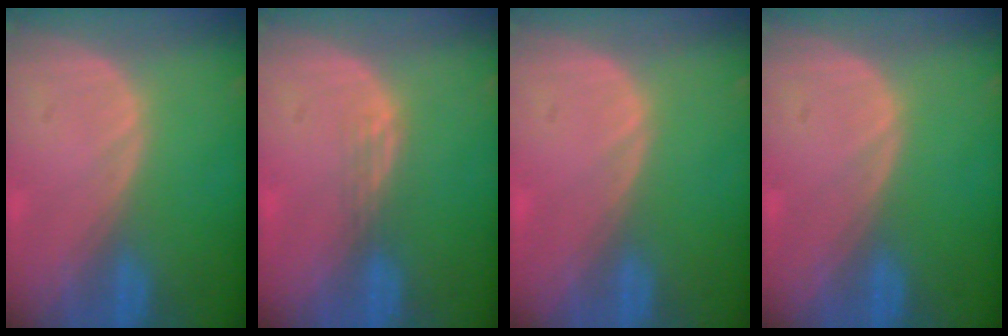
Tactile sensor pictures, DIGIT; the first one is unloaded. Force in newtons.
{"total": 1.8, "press": 1.3, "slide": 1.2}
{"total": 0.7, "press": 0.1, "slide": 0.7}
{"total": 0.0}